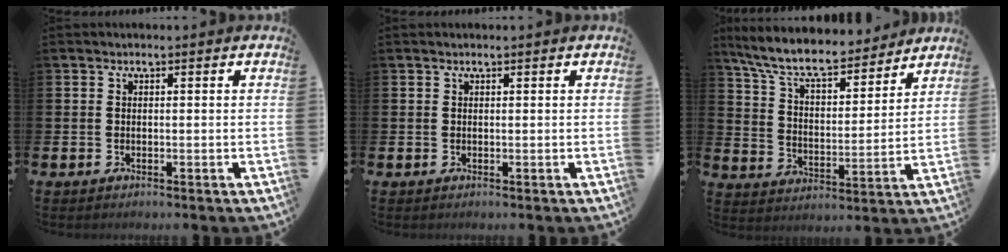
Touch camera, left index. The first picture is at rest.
{"total": 0.0}
{"total": 9.4, "force": [8.4, 2.3, 3.4], "torque": [-0.098, -0.055, 0.146]}